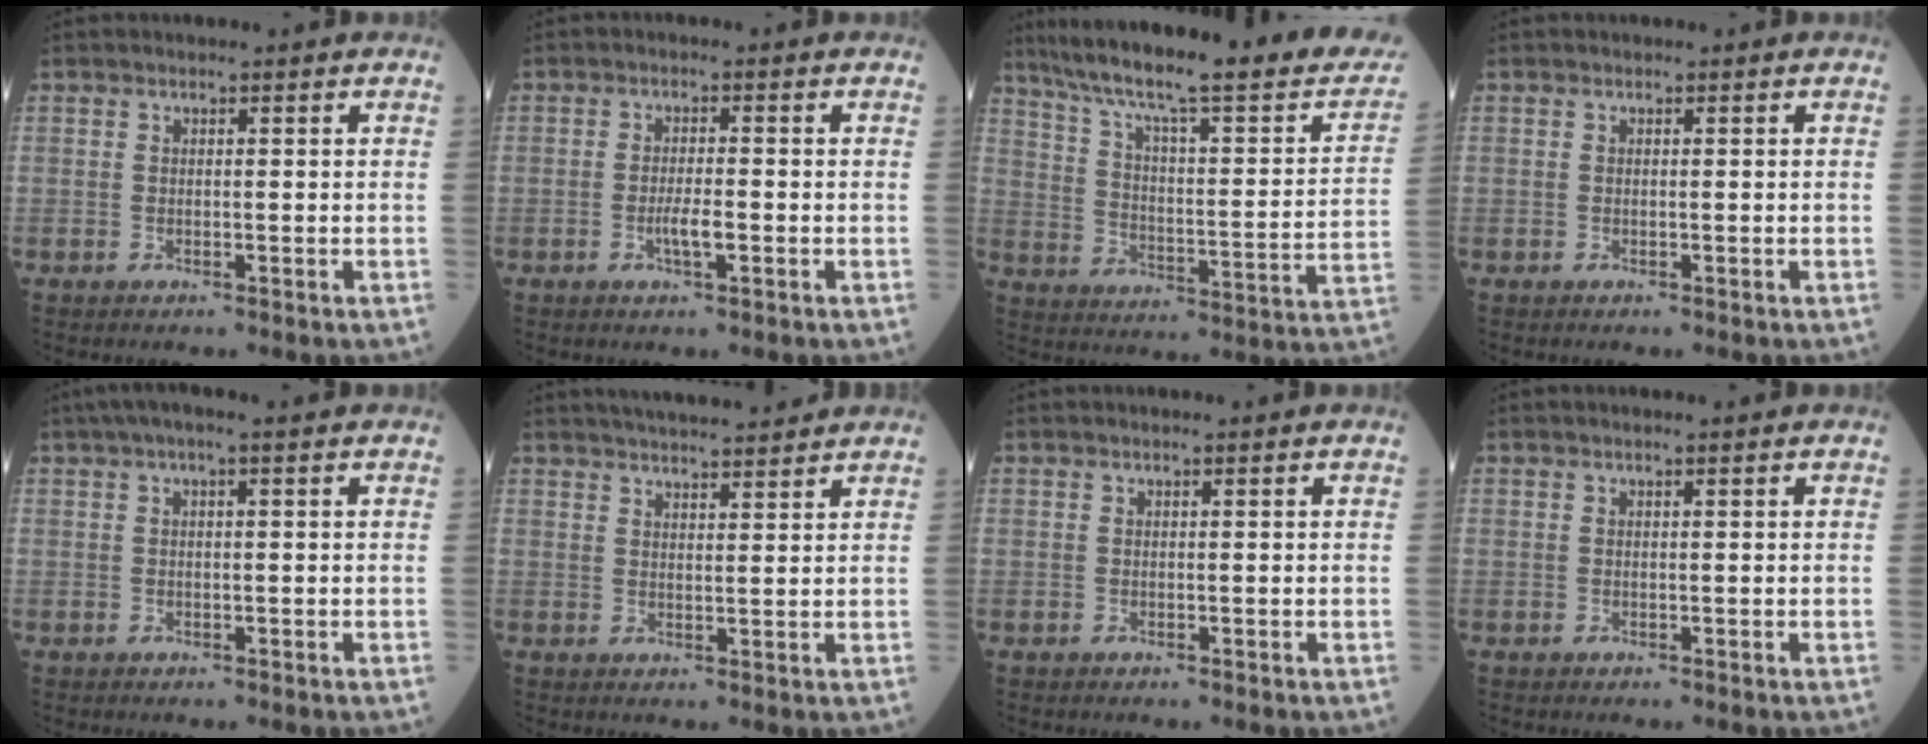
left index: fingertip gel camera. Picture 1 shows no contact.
{"total": 2.8, "force": [-0.9, 0.4, 2.6], "torque": [-0.052, 0.000, -0.016]}
{"total": 29.6, "force": [24.6, 3.1, 16.3], "torque": [-0.258, -0.035, 0.332]}
{"total": 0.0}
{"total": 4.4, "force": [2.8, 0.3, 3.3], "torque": [-0.059, 0.038, 0.046]}
{"total": 11.3, "force": [10.2, 1.2, 4.6], "torque": [-0.072, 0.020, 0.142]}
{"total": 0.7, "force": [0.6, -0.1, 0.4], "torque": [-0.008, 0.005, 0.010]}
{"total": 1.1, "force": [0.9, -0.1, 0.7], "torque": [-0.011, 0.007, 0.015]}